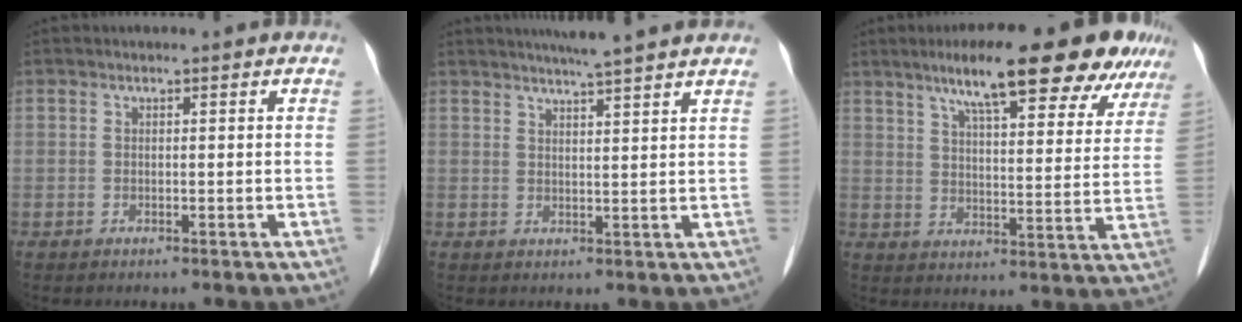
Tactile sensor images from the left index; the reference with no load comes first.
{"total": 8.0, "force": [7.0, -0.8, 3.8], "torque": [-0.060, 0.015, 0.092]}
{"total": 18.8, "force": [13.6, 3.8, 12.3], "torque": [-0.169, 0.025, 0.184]}